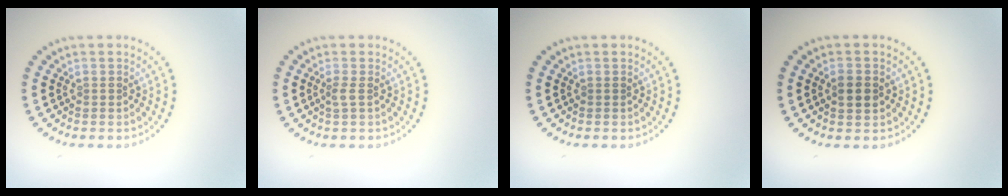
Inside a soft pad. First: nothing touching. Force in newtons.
{"total": 0.9, "press": 0.7, "slide": 0.6}
{"total": 0.0}
{"total": 2.2, "press": 2.2, "slide": 0.2}